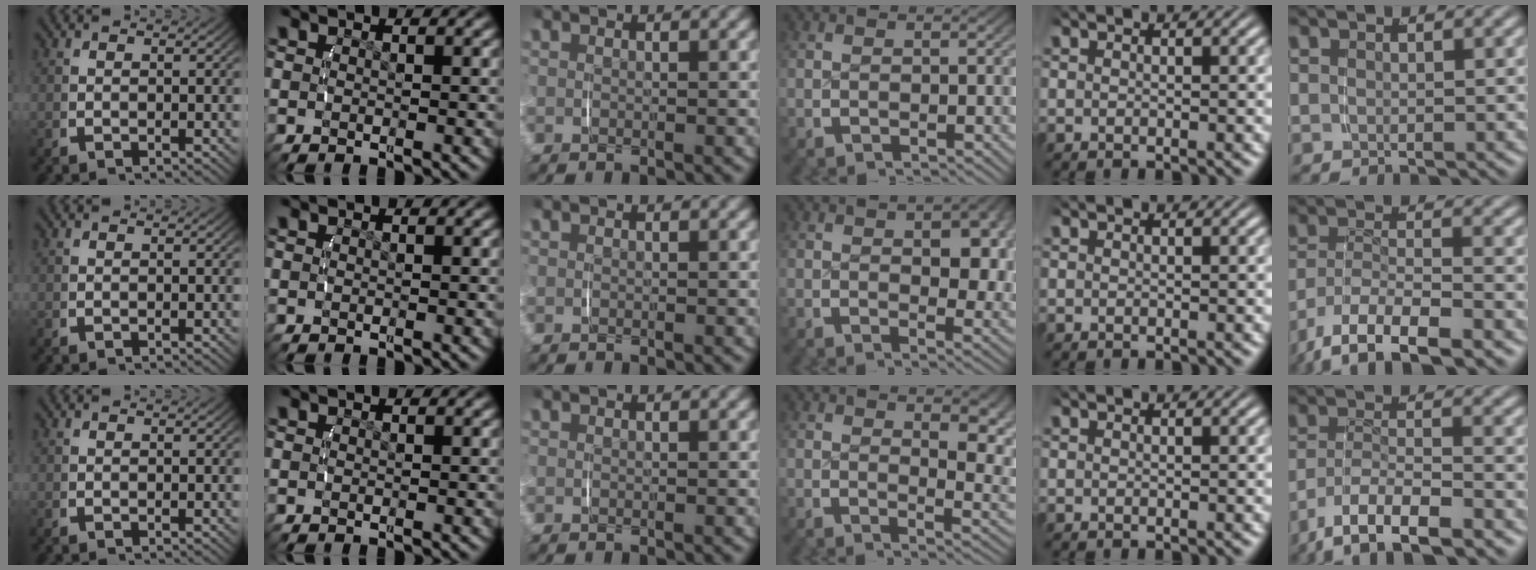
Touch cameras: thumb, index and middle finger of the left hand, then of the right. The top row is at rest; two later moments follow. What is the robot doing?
{"motion": "lift_and_place", "object": "jewelry box"}